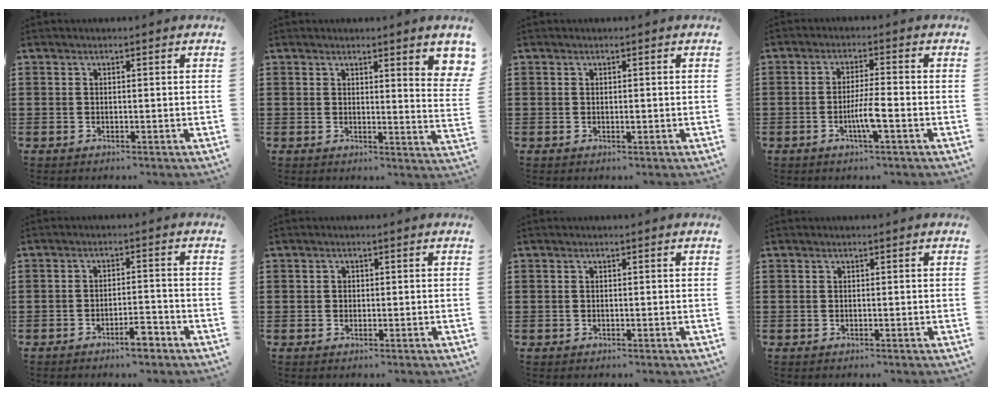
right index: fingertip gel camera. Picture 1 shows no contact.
{"total": 2.6, "force": [1.9, 0.0, 1.8], "torque": [-0.029, -0.013, 0.028]}
{"total": 0.7, "force": [0.0, 0.2, 0.7], "torque": [-0.014, -0.003, 0.000]}
{"total": 4.8, "force": [-1.7, 0.2, 4.5], "torque": [-0.084, -0.008, -0.033]}
{"total": 4.2, "force": [-3.2, 1.2, 2.5], "torque": [-0.039, 0.011, -0.060]}
{"total": 0.6, "force": [0.0, 0.6, 0.3], "torque": [-0.007, 0.001, 0.001]}
{"total": 0.0}
{"total": 0.0}